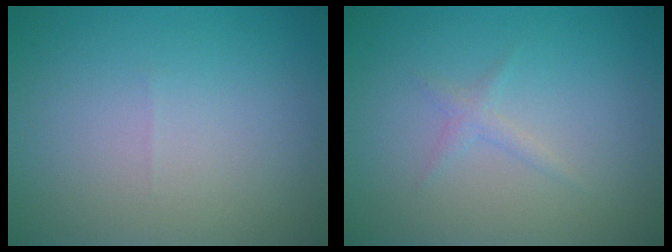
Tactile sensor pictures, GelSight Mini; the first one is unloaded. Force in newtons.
{"total": 1.0, "press": 1.0, "slide": 0.1}